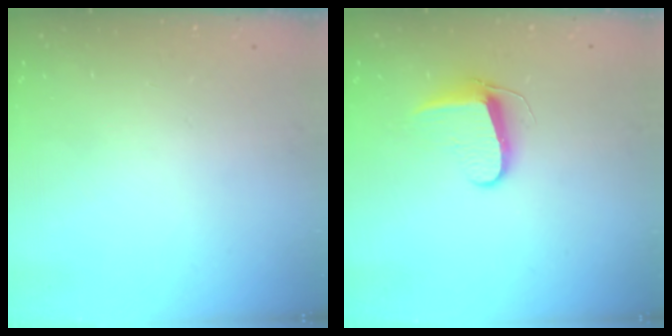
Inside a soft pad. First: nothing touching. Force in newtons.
{"total": 8.1, "press": 8.1, "slide": 0.9}